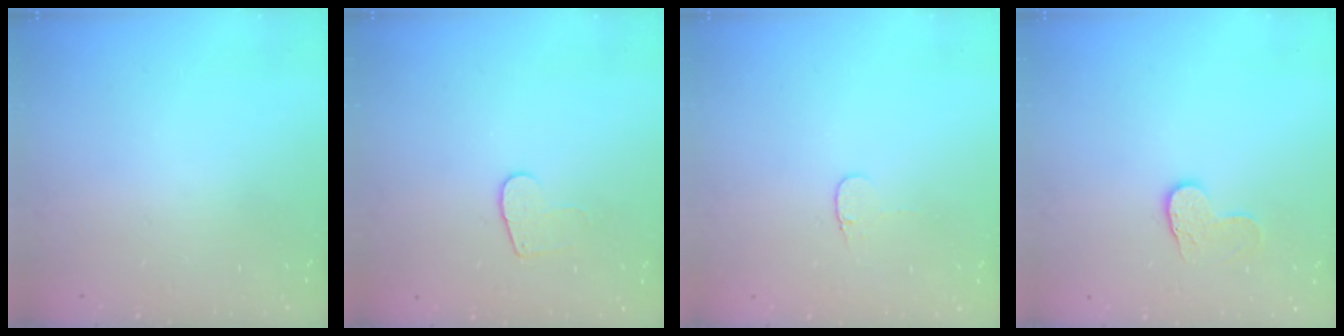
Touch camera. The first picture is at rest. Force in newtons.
{"total": 6.4, "press": 6.4, "slide": 0.6}
{"total": 3.4, "press": 3.4, "slide": 0.4}
{"total": 6.4, "press": 6.4, "slide": 0.6}